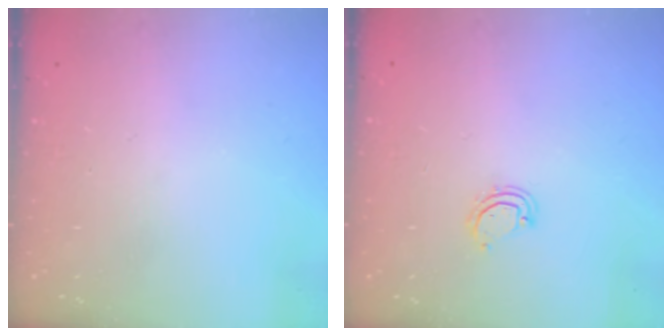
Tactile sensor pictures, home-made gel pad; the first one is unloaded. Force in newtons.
{"total": 3.7, "press": 3.7, "slide": 0.2}